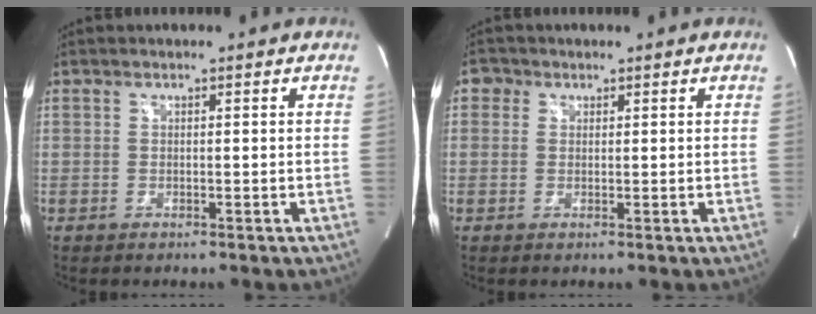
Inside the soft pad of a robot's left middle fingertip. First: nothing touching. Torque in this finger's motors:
{"motor_torque": [0.06, 0.03, -0.02, 0.01]}